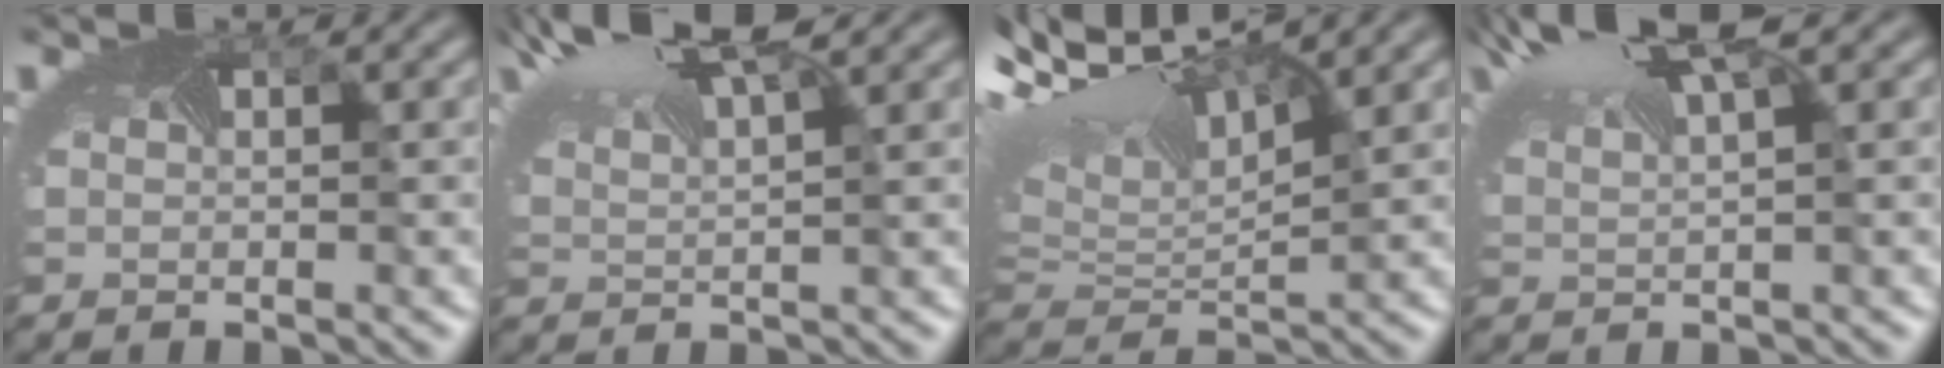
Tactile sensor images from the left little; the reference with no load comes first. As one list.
[{"total": 7.6, "force": [5.5, 2.3, 4.7], "torque": [-0.116, 0.027, 0.078]}, {"total": 12.2, "force": [4.7, 6.2, 9.4], "torque": [-0.206, 0.025, 0.101]}, {"total": 6.6, "force": [4.6, 1.6, 4.4], "torque": [-0.107, 0.016, 0.085]}]